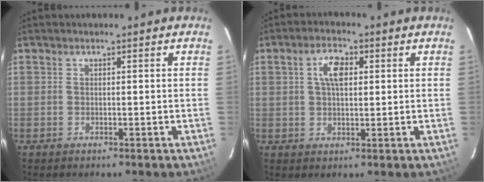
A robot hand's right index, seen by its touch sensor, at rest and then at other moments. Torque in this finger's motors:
{"motor_torque": [0.14, 0.09, 0.21, 0.08]}